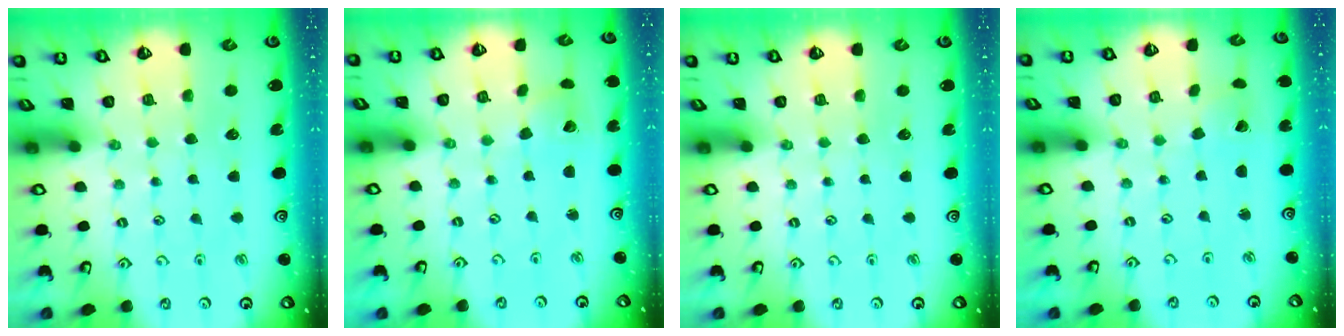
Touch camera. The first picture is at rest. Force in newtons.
{"total": 2.1, "press": 2.1, "slide": 0.3}
{"total": 0.0}
{"total": 2.1, "press": 2.1, "slide": 0.2}